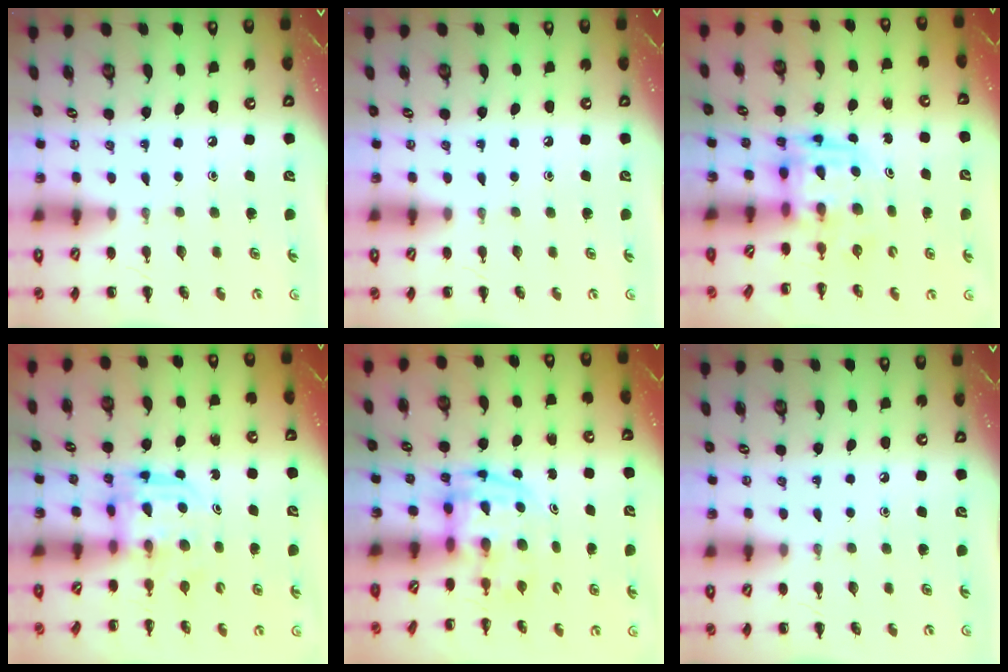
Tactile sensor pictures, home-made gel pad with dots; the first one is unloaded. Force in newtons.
{"total": 0.0}
{"total": 3.9, "press": 3.8, "slide": 0.7}
{"total": 3.1, "press": 3.1, "slide": 0.2}
{"total": 3.8, "press": 3.8, "slide": 0.6}
{"total": 0.0}